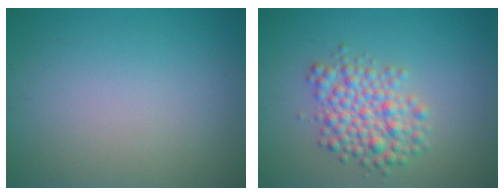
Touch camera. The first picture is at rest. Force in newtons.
{"total": 4.4, "press": 4.4, "slide": 0.1}